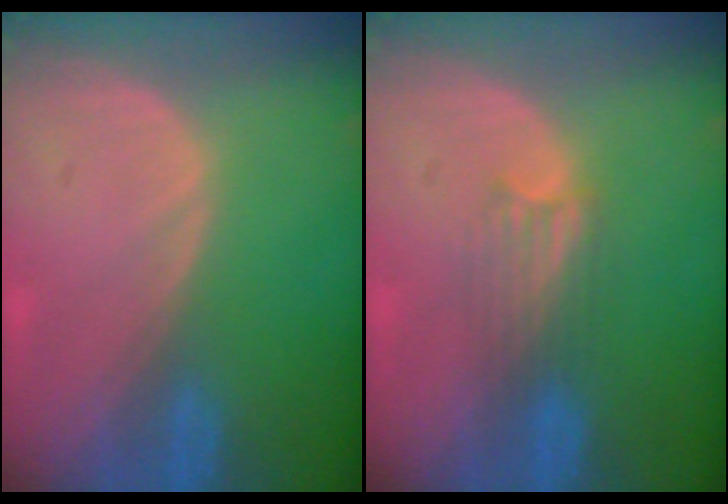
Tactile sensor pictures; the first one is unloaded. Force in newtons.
{"total": 3.3, "press": 2.9, "slide": 1.5}